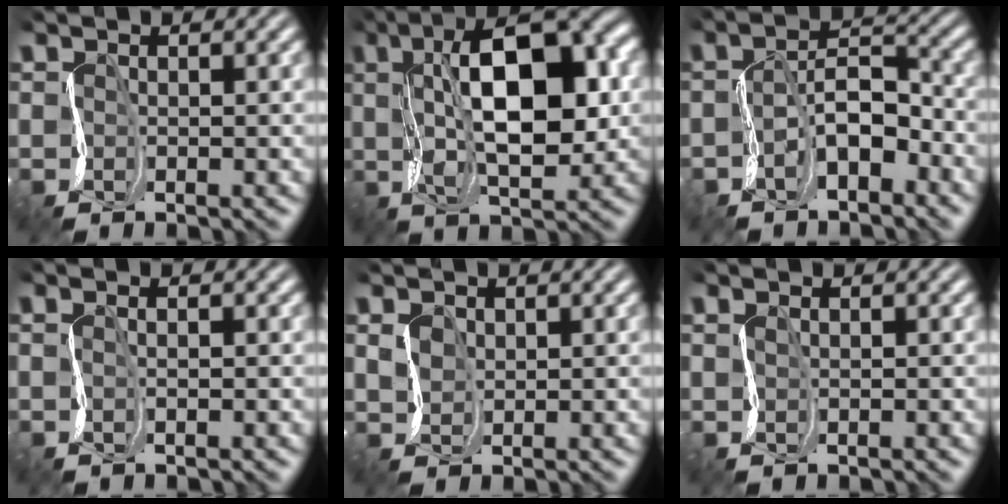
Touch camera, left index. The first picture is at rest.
{"total": 10.1, "force": [2.4, 4.1, 9.0], "torque": [-0.150, 0.023, 0.036]}
{"total": 2.4, "force": [-1.7, 1.0, 1.4], "torque": [-0.045, 0.019, -0.035]}
{"total": 0.6, "force": [0.5, 0.3, 0.2], "torque": [-0.010, 0.008, -0.006]}
{"total": 1.1, "force": [0.4, 0.0, -1.0], "torque": [-0.008, 0.006, 0.011]}
{"total": 0.7, "force": [0.6, -0.1, -0.5], "torque": [-0.005, 0.009, 0.005]}